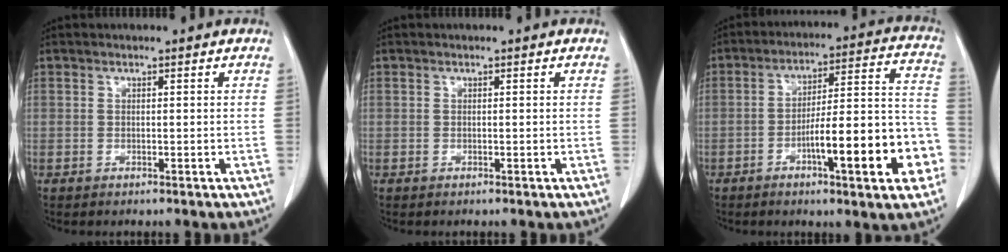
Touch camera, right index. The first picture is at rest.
{"total": 0.0}
{"total": 16.6, "force": [-6.1, 2.4, 15.2], "torque": [-0.198, 0.024, -0.085]}